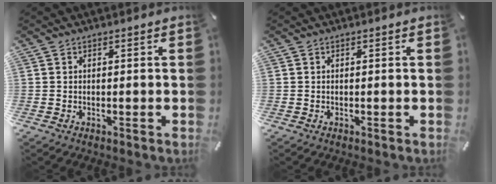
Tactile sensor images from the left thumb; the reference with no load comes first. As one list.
[{"total": 0.0}]